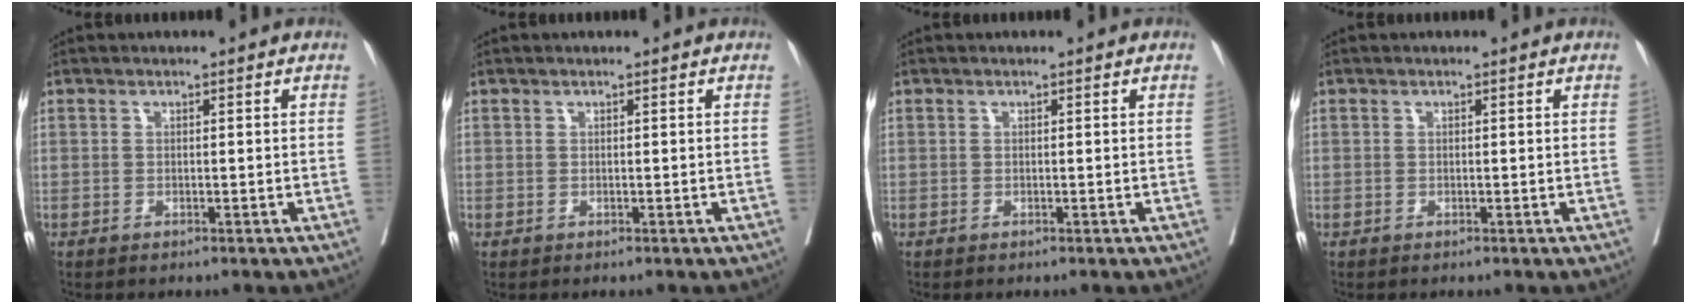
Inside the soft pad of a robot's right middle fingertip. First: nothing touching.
{"total": 0.0}
{"total": 0.0}
{"total": 0.0}